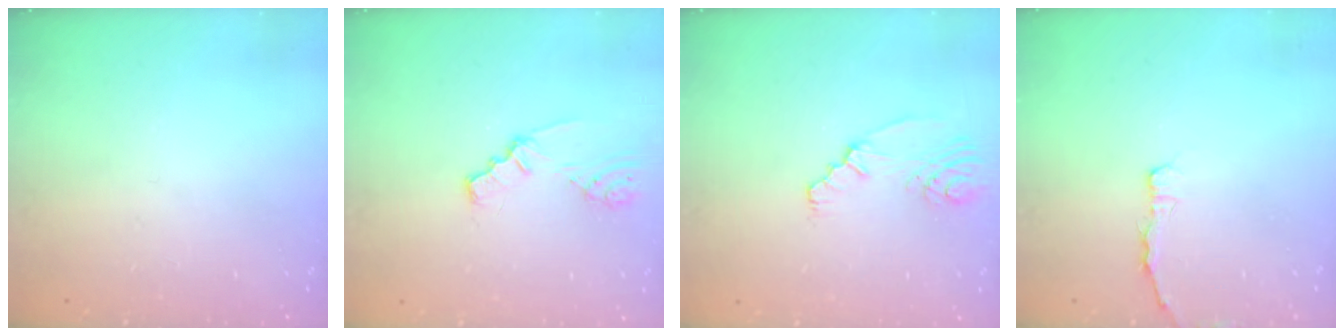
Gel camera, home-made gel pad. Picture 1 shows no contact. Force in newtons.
{"total": 1.5, "press": 1.5, "slide": 0.1}
{"total": 3.1, "press": 2.8, "slide": 1.3}
{"total": 2.1, "press": 2.1, "slide": 0.4}